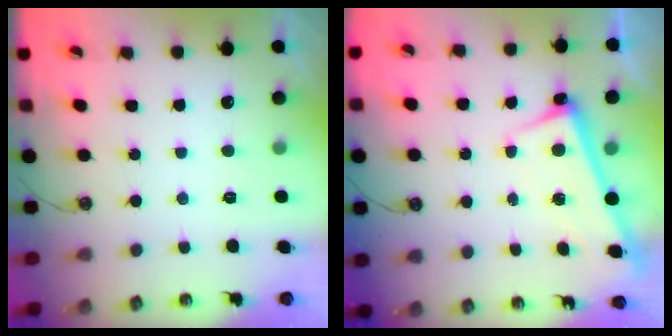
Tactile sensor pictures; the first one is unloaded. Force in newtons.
{"total": 2.8, "press": 2.8, "slide": 0.4}